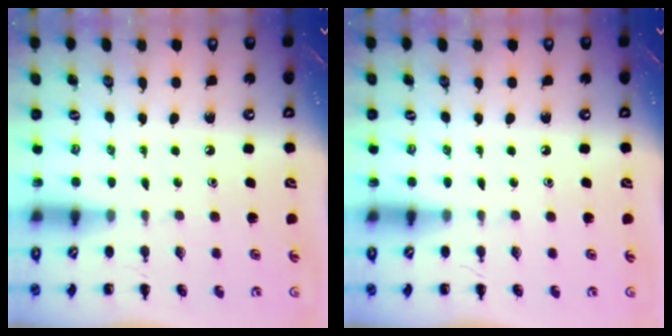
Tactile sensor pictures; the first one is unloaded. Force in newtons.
{"total": 0.0}